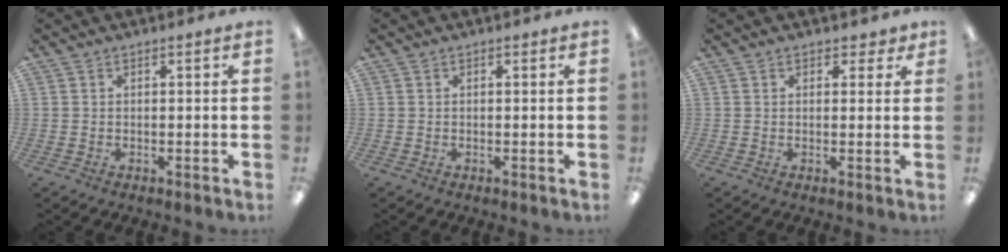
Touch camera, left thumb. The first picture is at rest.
{"total": 0.0}
{"total": 2.3, "force": [1.5, 1.5, 1.0], "torque": [-0.004, -0.003, 0.024]}